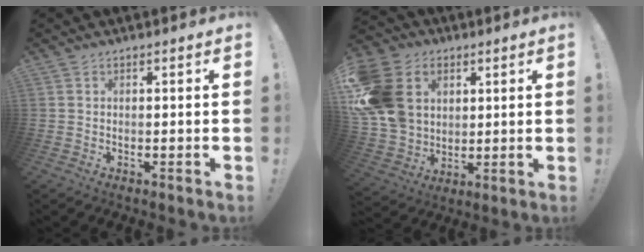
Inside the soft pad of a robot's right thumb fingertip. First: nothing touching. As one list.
[{"total": 19.0, "force": [4.8, 15.1, 10.5], "torque": [-0.201, -0.010, 0.097]}]